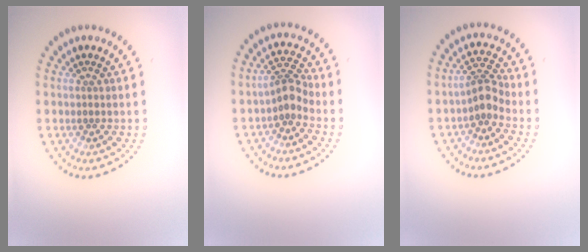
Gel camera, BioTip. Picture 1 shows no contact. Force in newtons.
{"total": 2.4, "press": 1.8, "slide": 1.6}
{"total": 2.5, "press": 1.9, "slide": 1.6}